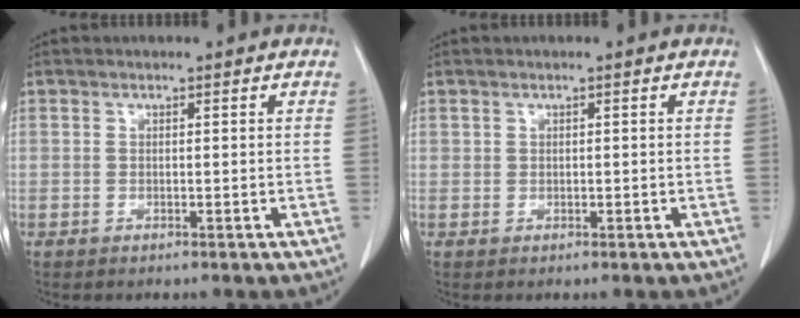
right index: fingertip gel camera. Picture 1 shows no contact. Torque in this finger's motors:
{"motor_torque": [-0.16, 0.08, -0.08, -0.01]}